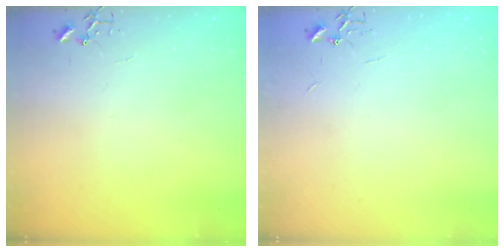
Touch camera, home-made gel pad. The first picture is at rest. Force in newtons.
{"total": 2.2, "press": 2.2, "slide": 0.3}